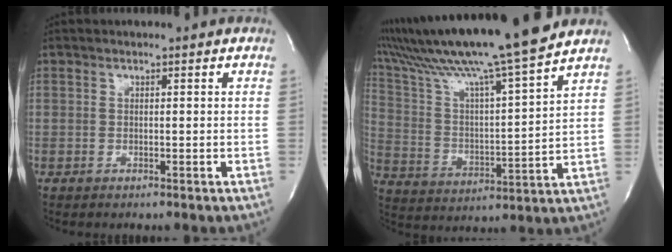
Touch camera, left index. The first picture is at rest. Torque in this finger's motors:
{"motor_torque": [1.09, -1.05, 1.05, 0.21]}